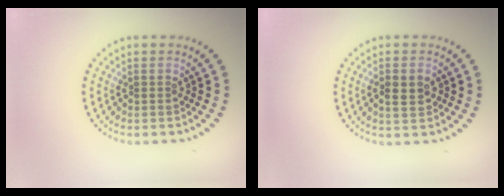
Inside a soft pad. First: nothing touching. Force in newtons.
{"total": 2.3, "press": 2.3, "slide": 0.3}